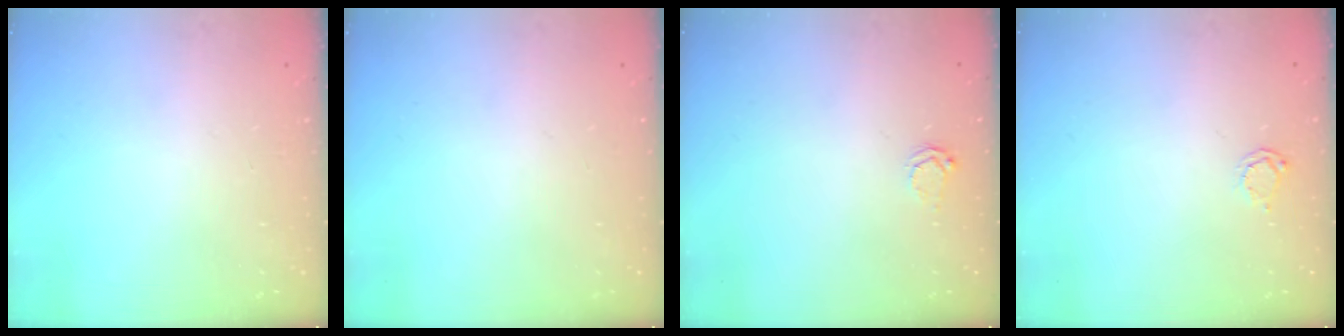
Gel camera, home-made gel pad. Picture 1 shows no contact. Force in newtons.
{"total": 0.0}
{"total": 3.7, "press": 3.7, "slide": 0.5}
{"total": 2.7, "press": 2.7, "slide": 0.4}